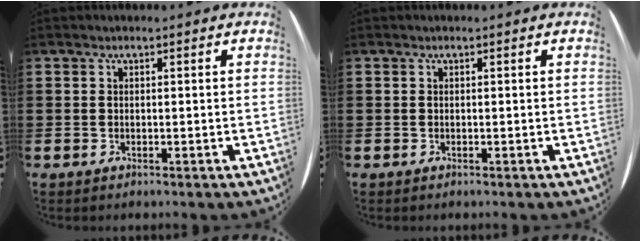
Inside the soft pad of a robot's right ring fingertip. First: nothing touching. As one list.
[{"total": 0.0}]